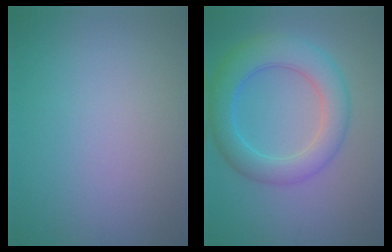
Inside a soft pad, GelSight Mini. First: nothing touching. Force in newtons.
{"total": 6.2, "press": 6.2, "slide": 0.2}